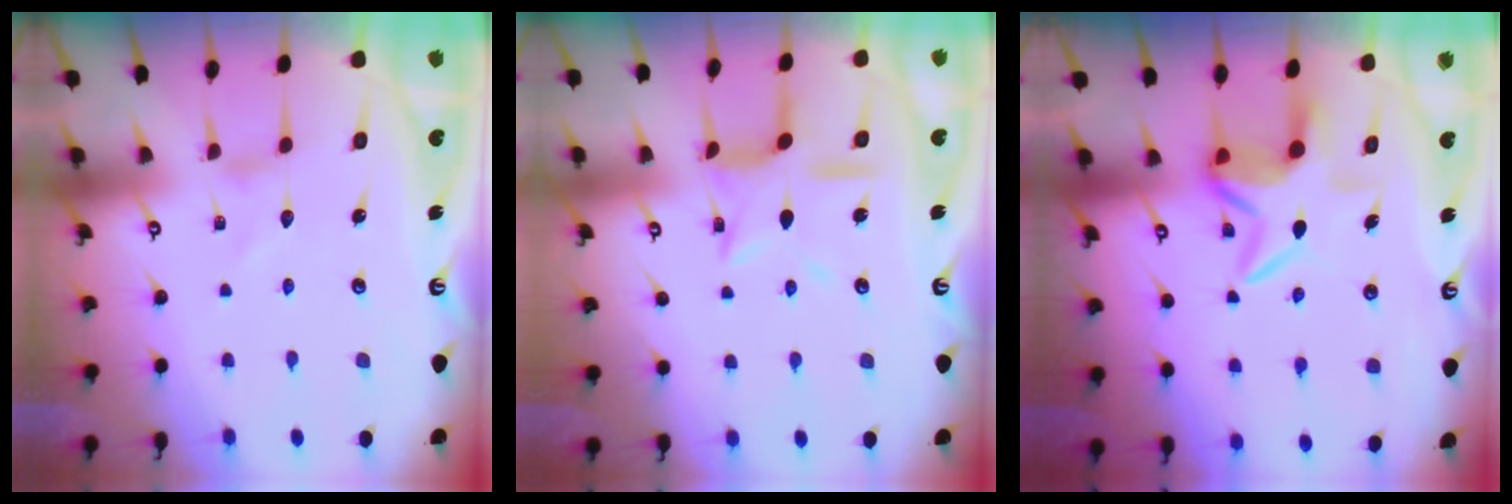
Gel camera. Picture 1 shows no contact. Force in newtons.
{"total": 10.3, "press": 10.2, "slide": 0.8}
{"total": 6.8, "press": 6.6, "slide": 1.5}